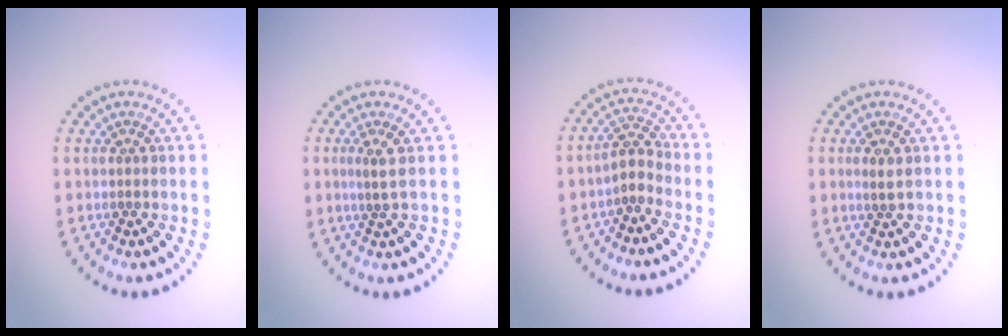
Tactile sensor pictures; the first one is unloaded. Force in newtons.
{"total": 1.4, "press": 1.0, "slide": 1.0}
{"total": 2.0, "press": 1.6, "slide": 1.2}
{"total": 1.0, "press": 0.9, "slide": 0.4}